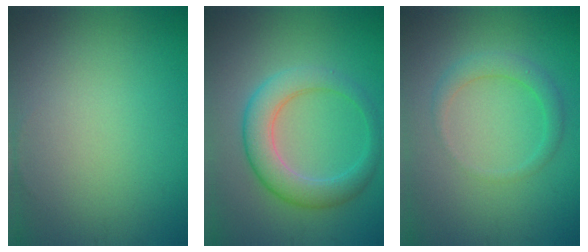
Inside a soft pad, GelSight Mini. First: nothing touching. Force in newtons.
{"total": 5.0, "press": 5.0, "slide": 0.3}
{"total": 2.2, "press": 2.2, "slide": 0.1}